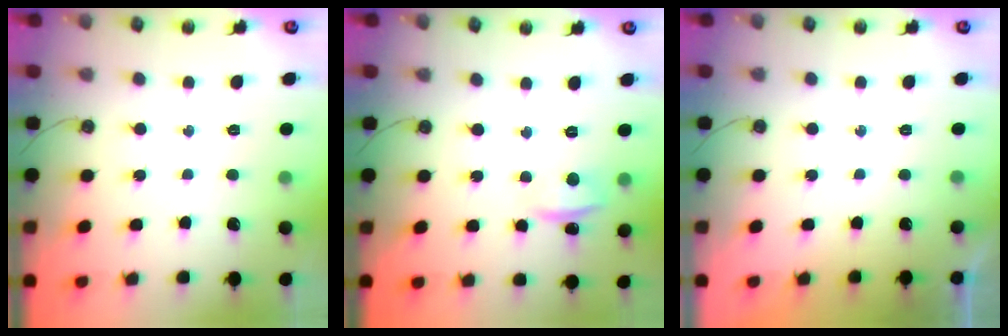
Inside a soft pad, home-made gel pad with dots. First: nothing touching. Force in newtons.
{"total": 1.4, "press": 1.2, "slide": 0.7}
{"total": 0.0}